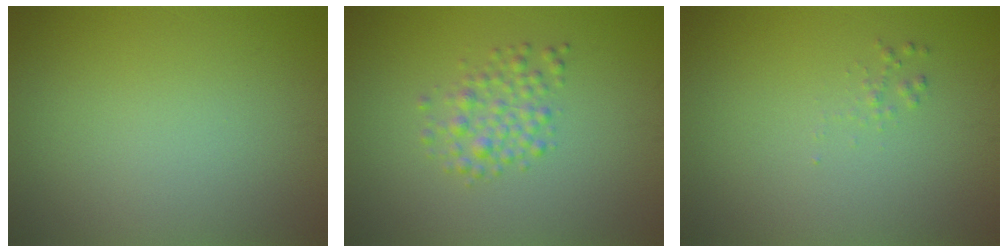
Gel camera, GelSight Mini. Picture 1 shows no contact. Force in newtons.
{"total": 2.4, "press": 2.4, "slide": 0.1}
{"total": 0.6, "press": 0.6, "slide": 0.0}